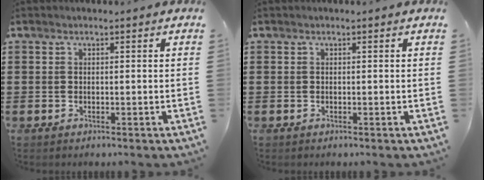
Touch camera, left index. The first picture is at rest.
{"total": 0.0}